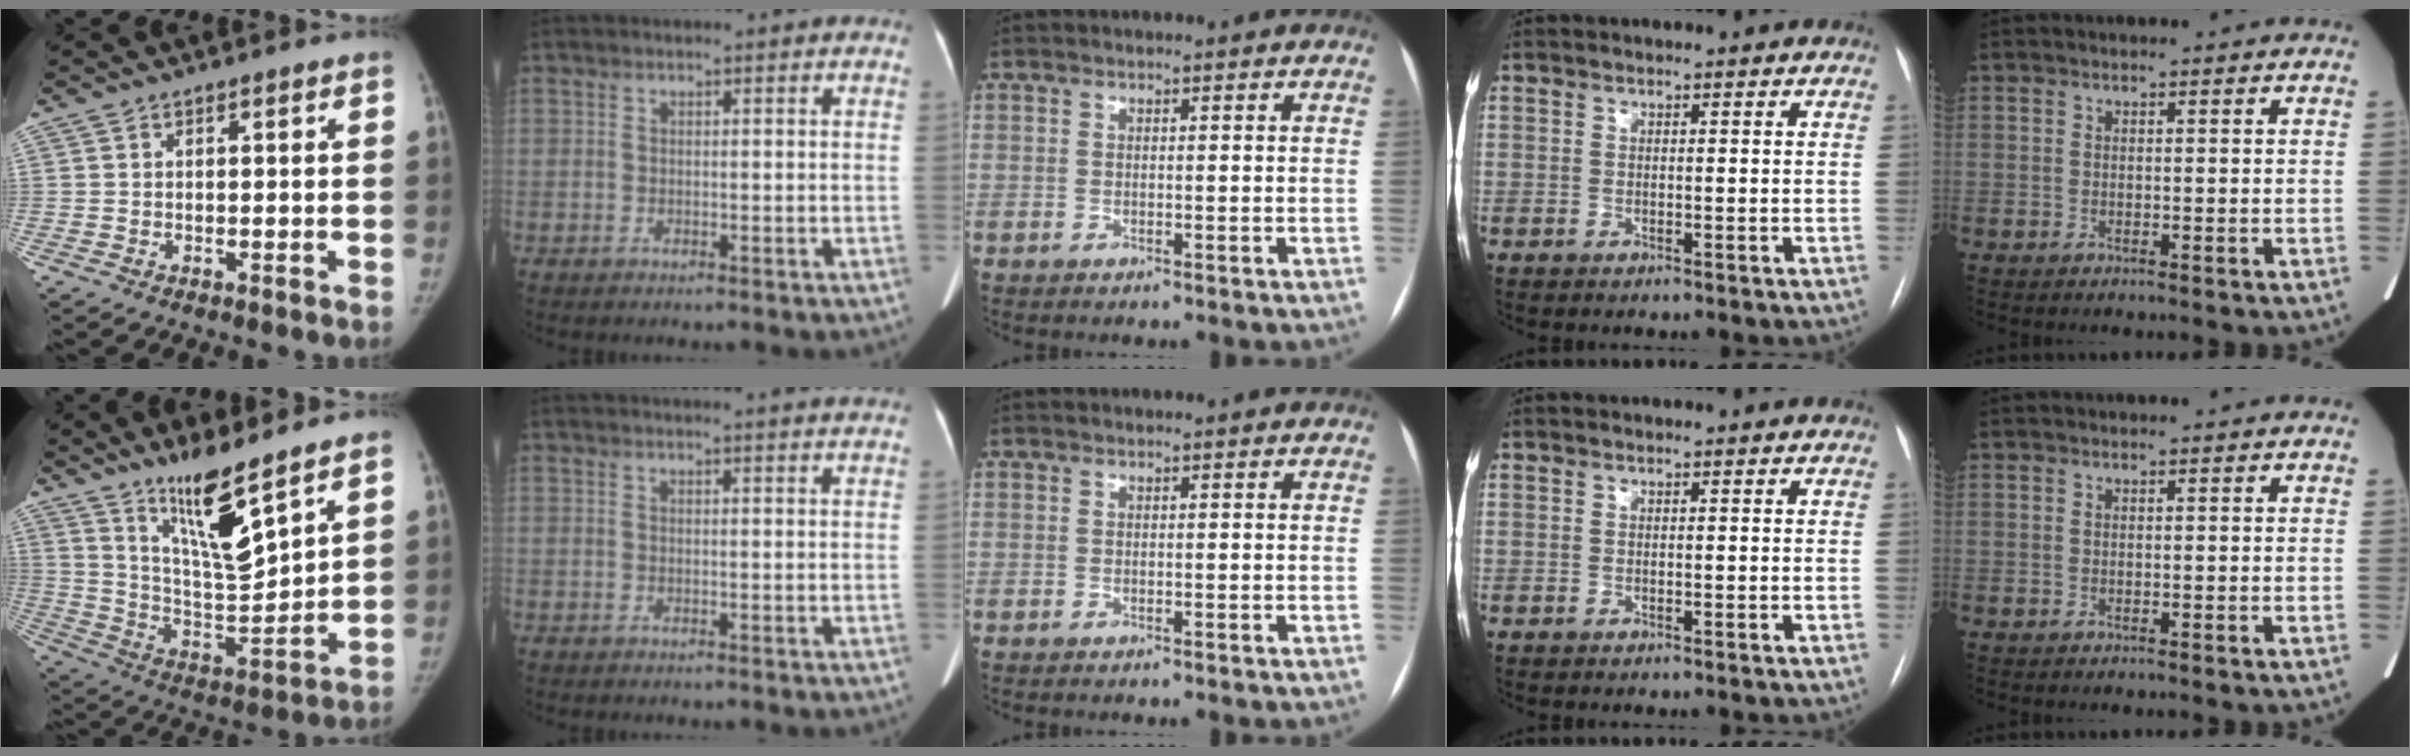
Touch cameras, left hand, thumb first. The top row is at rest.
{"thumb": {"total": 13.5, "force": [9.6, 2.1, 9.2], "torque": [-0.146, -0.081, 0.185]}, "index": {"total": 8.6, "force": [8.1, -0.4, 2.9], "torque": [-0.035, -0.020, 0.070]}}